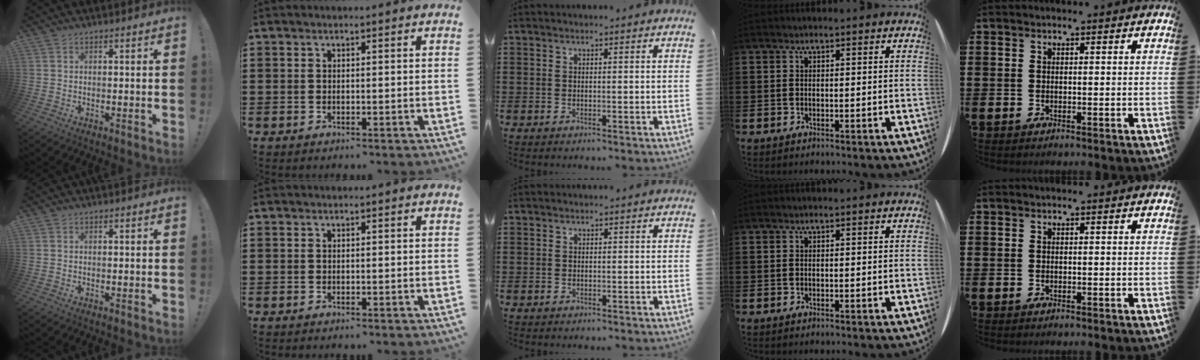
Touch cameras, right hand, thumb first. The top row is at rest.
{}